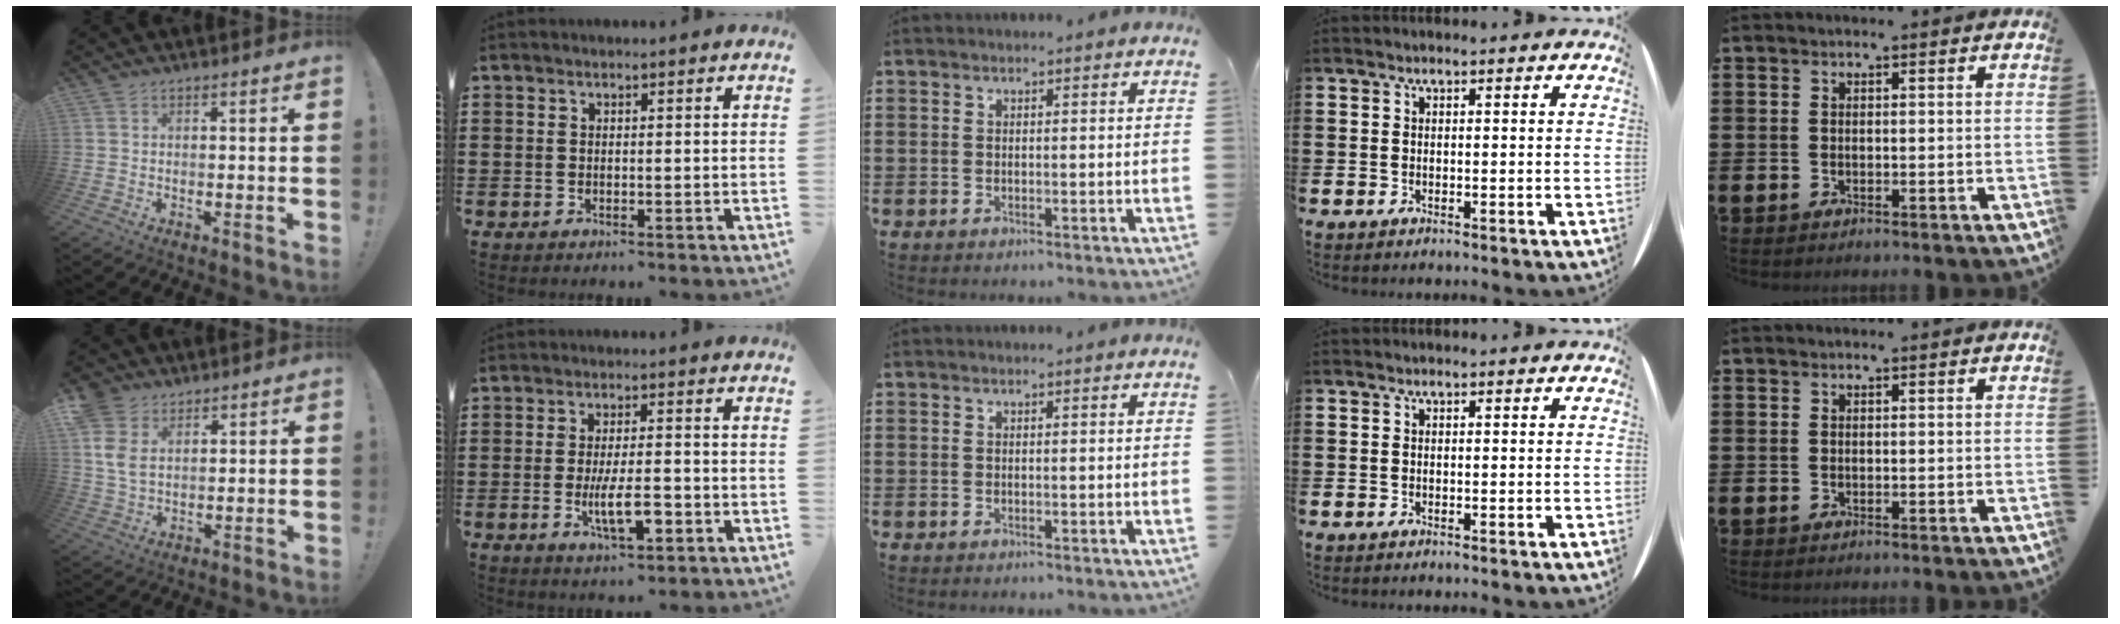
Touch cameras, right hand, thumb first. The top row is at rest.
{"thumb": {"total": 8.1, "force": [3.9, 5.4, 4.6], "torque": [-0.095, -0.015, 0.075]}, "index": {"total": 6.6, "force": [-2.0, 2.0, 6.0], "torque": [-0.103, -0.006, -0.038]}}